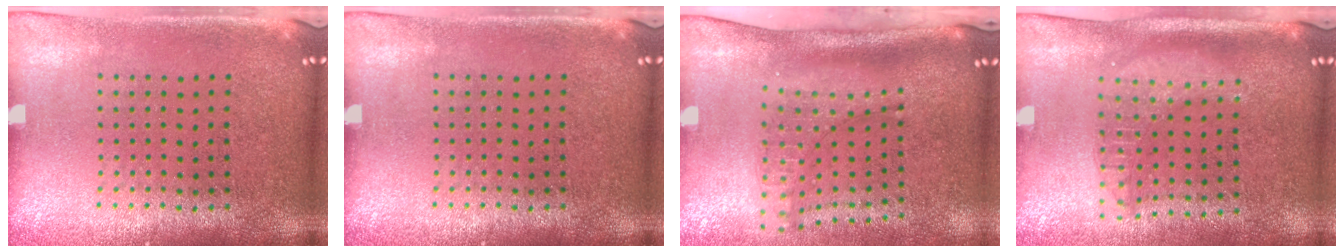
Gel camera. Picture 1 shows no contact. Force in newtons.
{"total": 0.0}
{"total": 2.0, "press": 1.5, "slide": 1.3}
{"total": 1.8, "press": 1.5, "slide": 0.9}